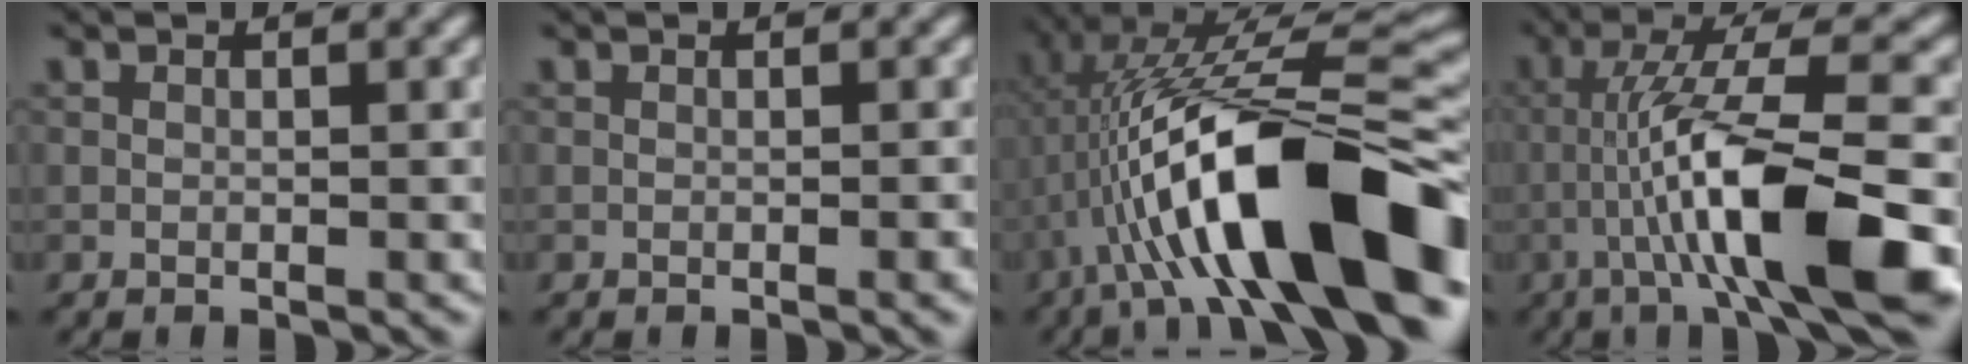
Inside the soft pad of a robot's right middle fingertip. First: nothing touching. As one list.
[{"total": 1.3, "force": [-0.1, 0.6, 1.2], "torque": [0.001, 0.011, -0.008]}, {"total": 15.4, "force": [-3.1, 4.7, 14.3], "torque": [-0.228, 0.043, -0.050]}, {"total": 10.5, "force": [-3.3, 1.3, 9.9], "torque": [-0.173, 0.036, -0.044]}]